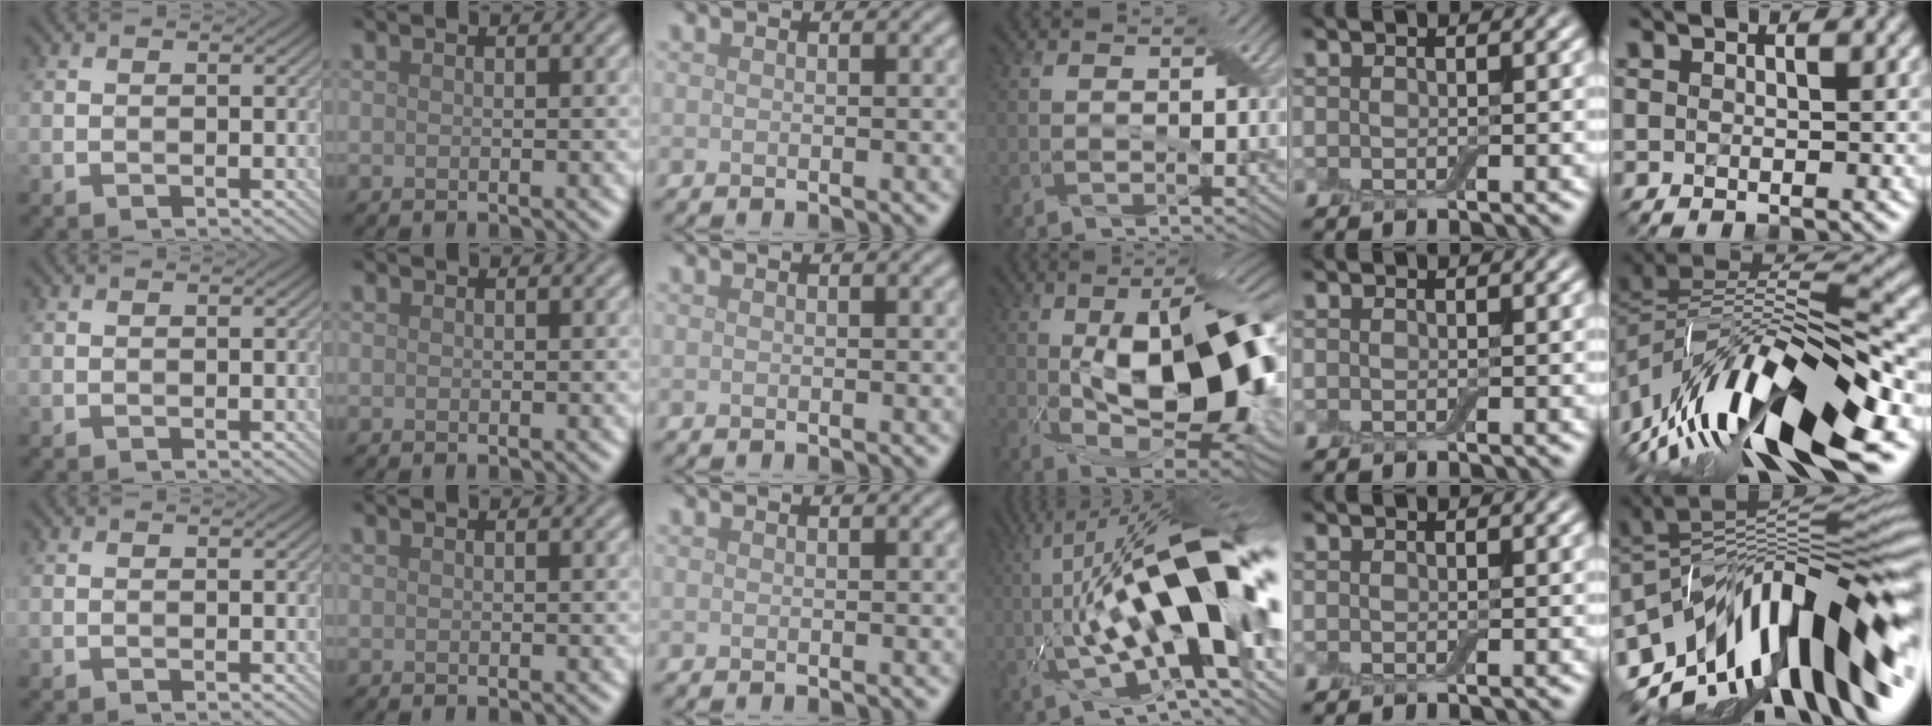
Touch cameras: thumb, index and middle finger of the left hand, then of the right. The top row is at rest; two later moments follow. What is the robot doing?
{"motion": "close", "object": "airpods case & airpods"}